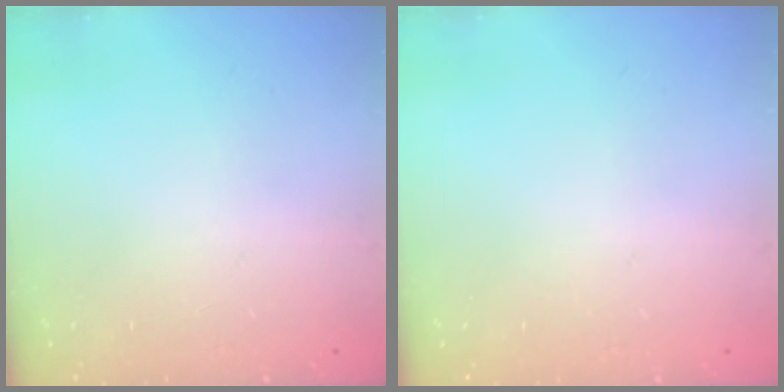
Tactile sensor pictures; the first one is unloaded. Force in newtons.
{"total": 0.0}